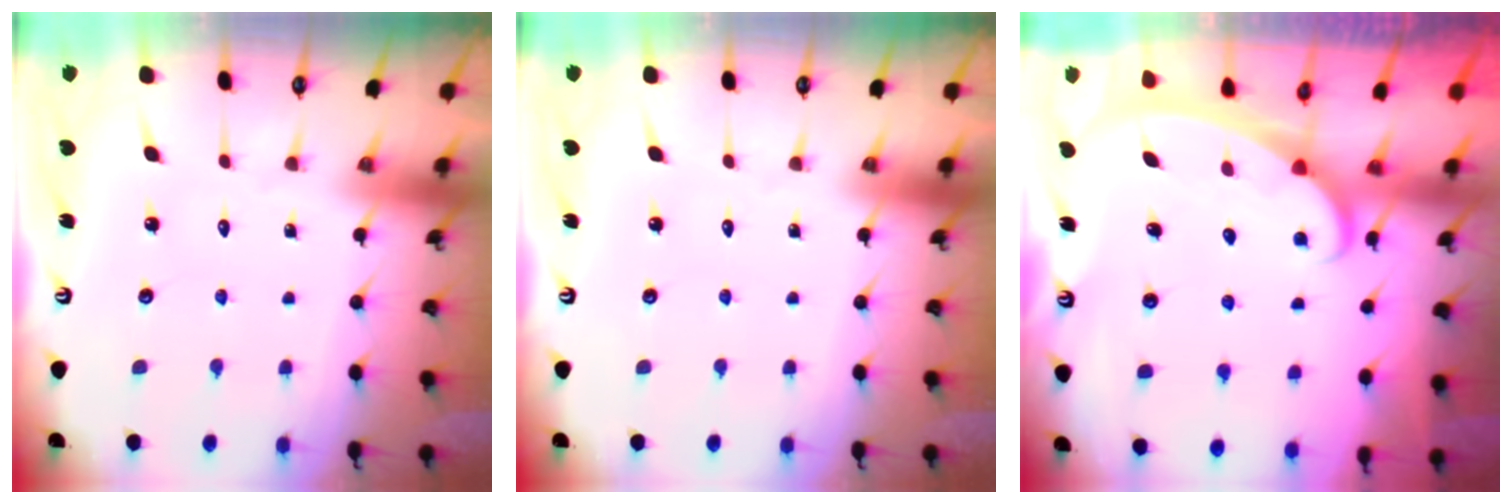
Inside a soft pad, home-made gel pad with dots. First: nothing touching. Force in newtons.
{"total": 0.0}
{"total": 2.5, "press": 2.5, "slide": 0.3}